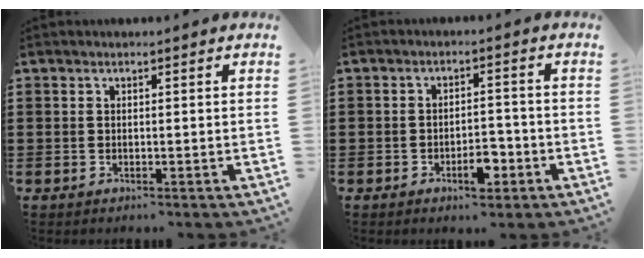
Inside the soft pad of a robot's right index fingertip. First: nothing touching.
{"total": 4.3, "force": [-2.3, 2.0, 3.1], "torque": [-0.049, 0.008, -0.040]}